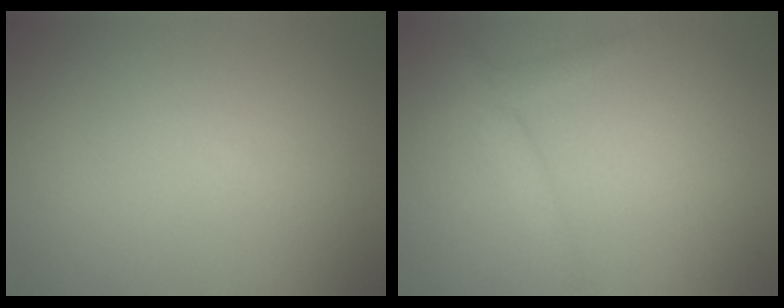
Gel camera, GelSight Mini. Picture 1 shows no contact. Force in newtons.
{"total": 1.8, "press": 1.8, "slide": 0.2}